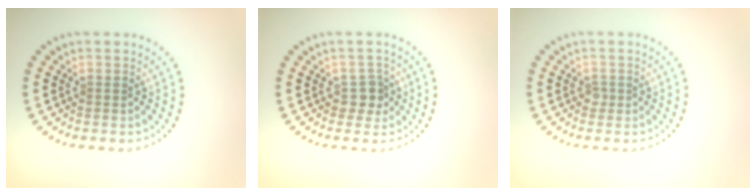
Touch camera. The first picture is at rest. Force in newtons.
{"total": 1.8, "press": 1.5, "slide": 1.0}
{"total": 0.8, "press": 0.6, "slide": 0.5}